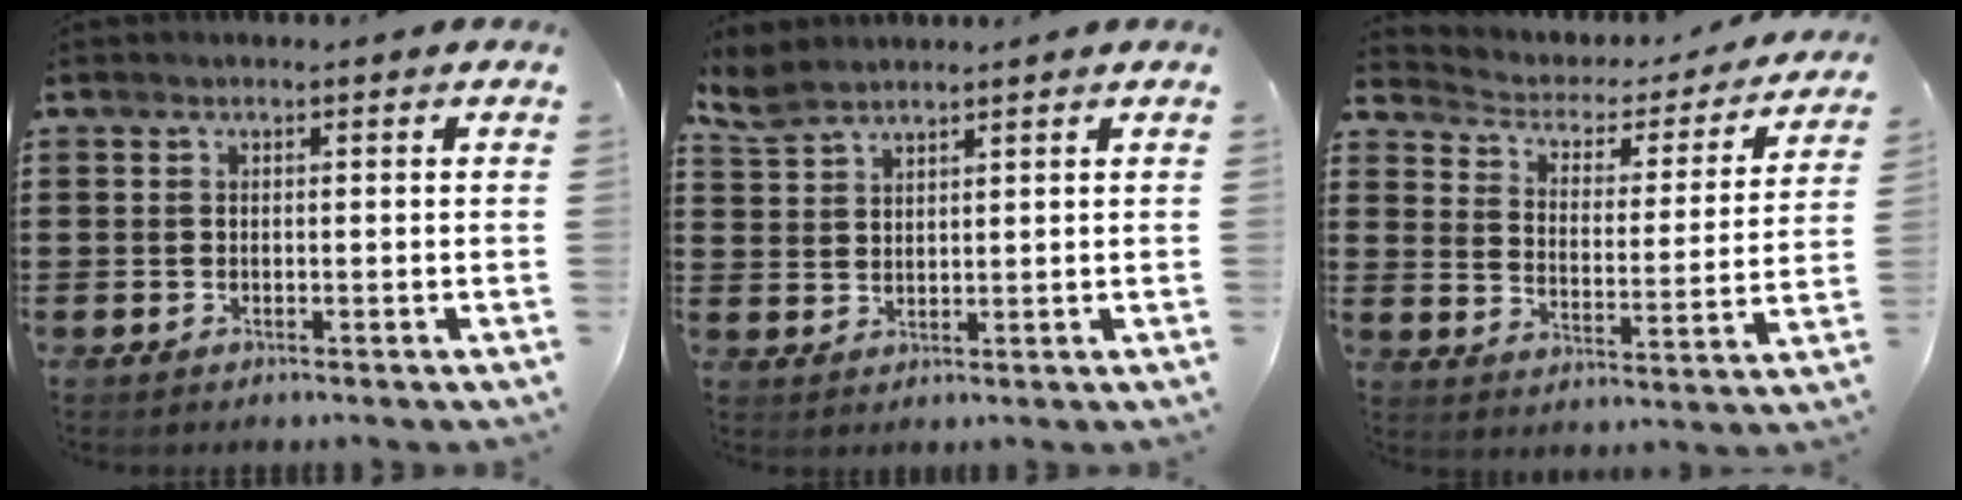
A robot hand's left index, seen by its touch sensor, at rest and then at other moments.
{"total": 3.8, "force": [3.4, 0.9, 1.3], "torque": [-0.036, -0.003, 0.064]}
{"total": 2.5, "force": [1.8, 1.6, 0.7], "torque": [-0.032, -0.016, 0.019]}